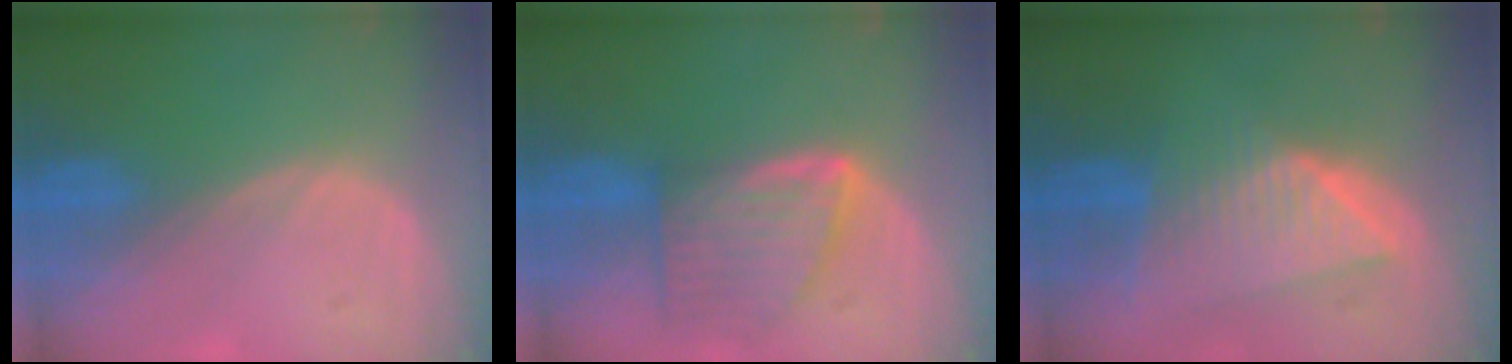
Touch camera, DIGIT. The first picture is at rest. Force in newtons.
{"total": 8.0, "press": 7.2, "slide": 3.5}
{"total": 8.8, "press": 7.9, "slide": 3.7}